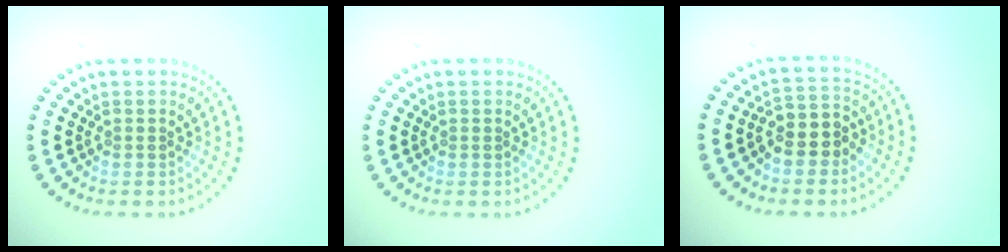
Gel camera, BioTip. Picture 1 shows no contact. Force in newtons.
{"total": 0.0}
{"total": 3.0, "press": 2.8, "slide": 1.3}